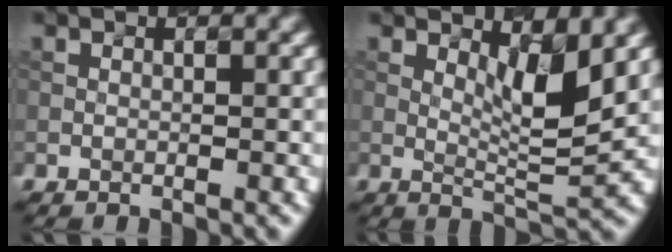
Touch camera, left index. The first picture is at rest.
{"total": 3.8, "force": [1.6, 0.6, 3.4], "torque": [-0.060, -0.012, 0.040]}